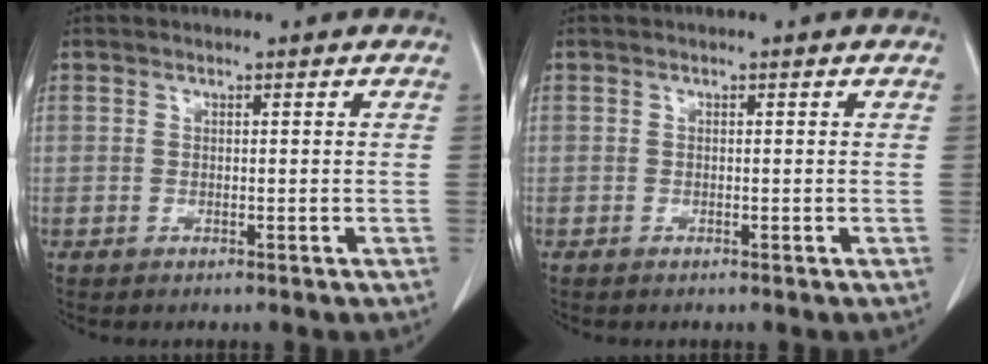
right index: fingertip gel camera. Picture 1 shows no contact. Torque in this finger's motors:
{"motor_torque": [0.06, -0.02, 0.00, -0.03]}